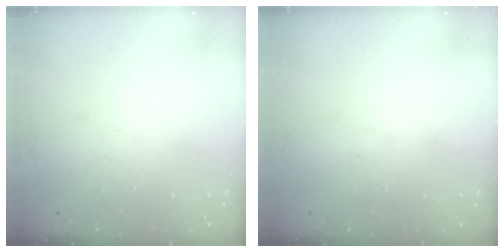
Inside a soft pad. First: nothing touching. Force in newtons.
{"total": 0.0}